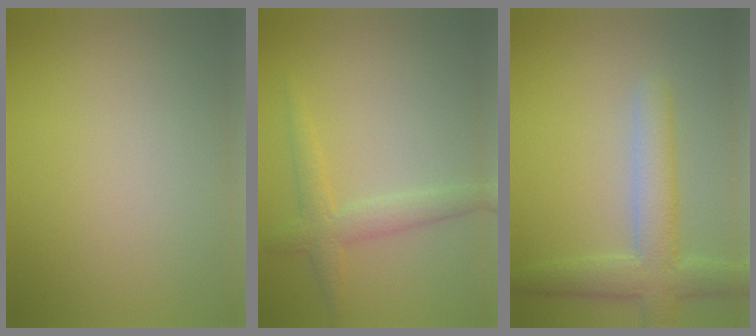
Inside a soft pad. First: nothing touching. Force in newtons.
{"total": 2.8, "press": 2.8, "slide": 0.1}
{"total": 5.0, "press": 4.9, "slide": 0.4}